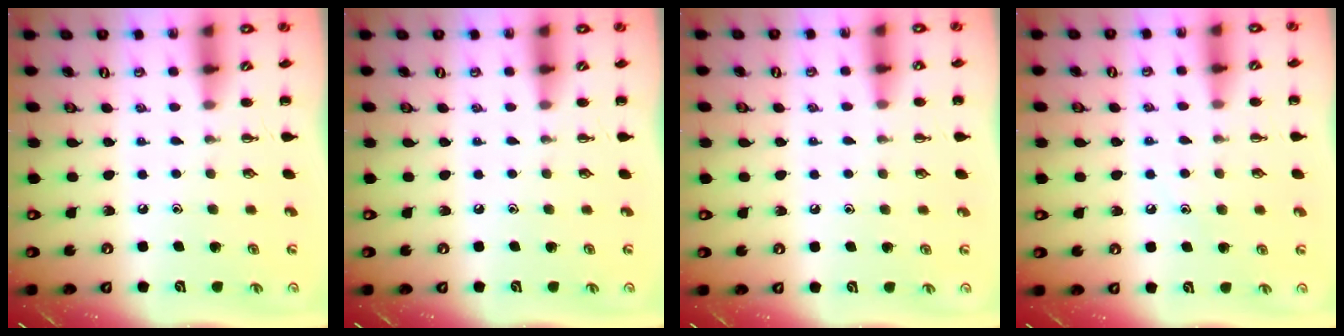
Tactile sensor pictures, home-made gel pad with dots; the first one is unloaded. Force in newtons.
{"total": 0.0}
{"total": 3.6, "press": 3.5, "slide": 1.1}
{"total": 8.0, "press": 7.8, "slide": 1.8}